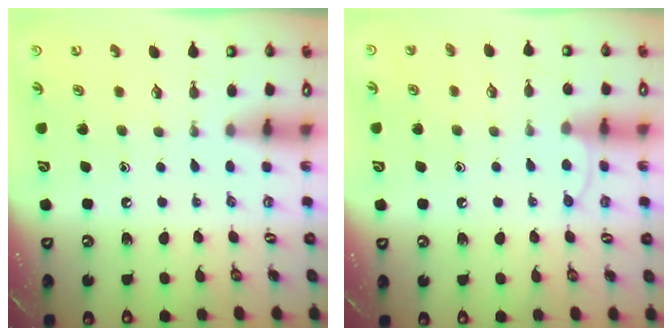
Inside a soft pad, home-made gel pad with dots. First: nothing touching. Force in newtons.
{"total": 6.3, "press": 6.3, "slide": 0.6}